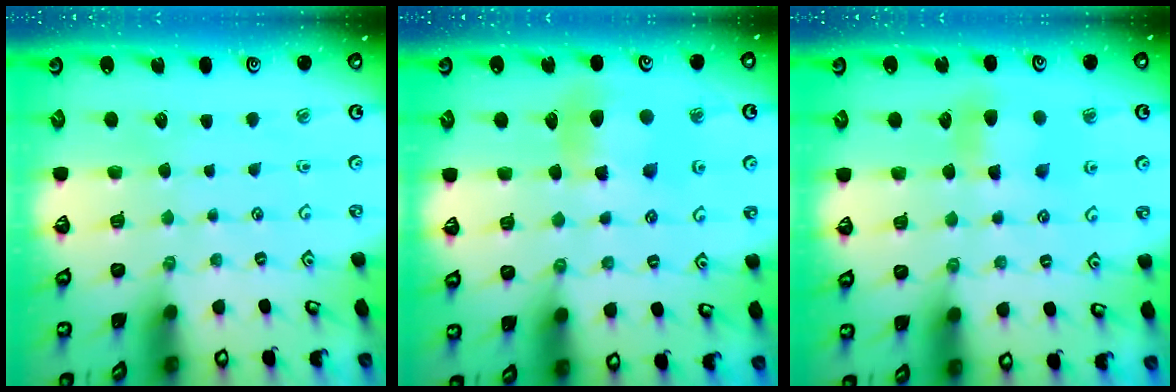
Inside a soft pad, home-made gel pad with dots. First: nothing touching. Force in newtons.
{"total": 9.0, "press": 8.9, "slide": 1.0}
{"total": 5.8, "press": 5.8, "slide": 0.1}